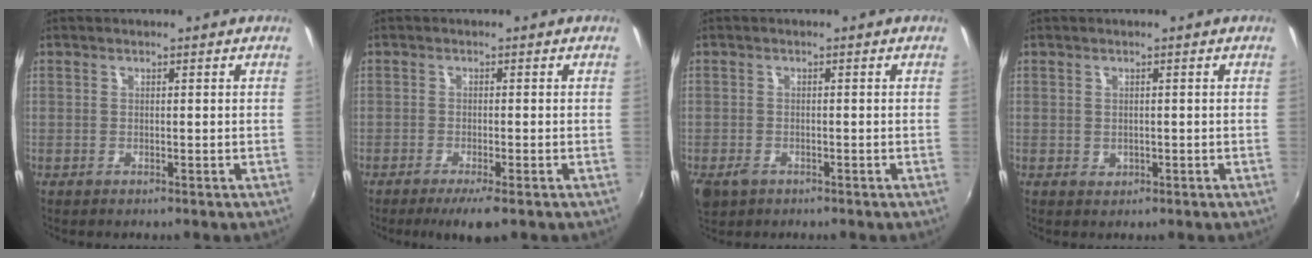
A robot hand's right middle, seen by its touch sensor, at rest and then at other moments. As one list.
[{"total": 4.4, "force": [-3.0, 0.6, 3.2], "torque": [-0.063, -0.013, -0.049]}, {"total": 4.0, "force": [-2.2, 2.6, 2.0], "torque": [-0.048, -0.013, -0.040]}, {"total": 0.9, "force": [0.1, 0.8, 0.3], "torque": [-0.001, 0.002, 0.004]}]